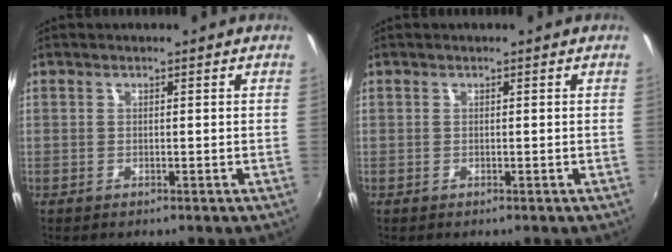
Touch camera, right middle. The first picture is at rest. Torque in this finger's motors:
{"motor_torque": [0.12, -0.34, -0.01, -0.01]}